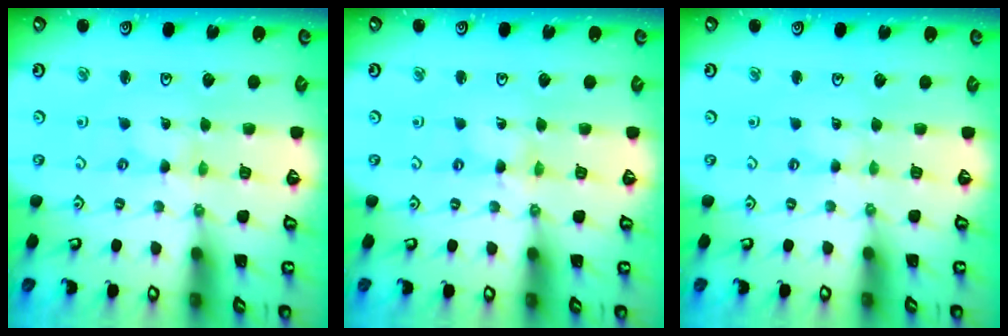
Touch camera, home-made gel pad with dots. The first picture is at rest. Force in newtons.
{"total": 0.9, "press": 0.9, "slide": 0.2}
{"total": 0.0}